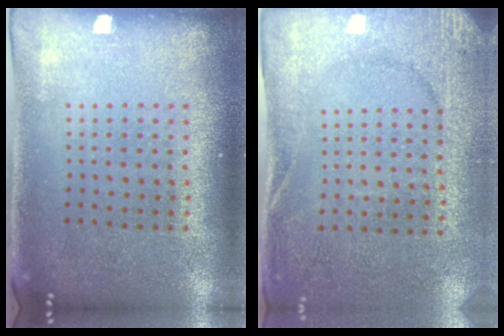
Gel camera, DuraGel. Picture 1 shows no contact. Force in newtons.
{"total": 2.6, "press": 2.6, "slide": 0.4}